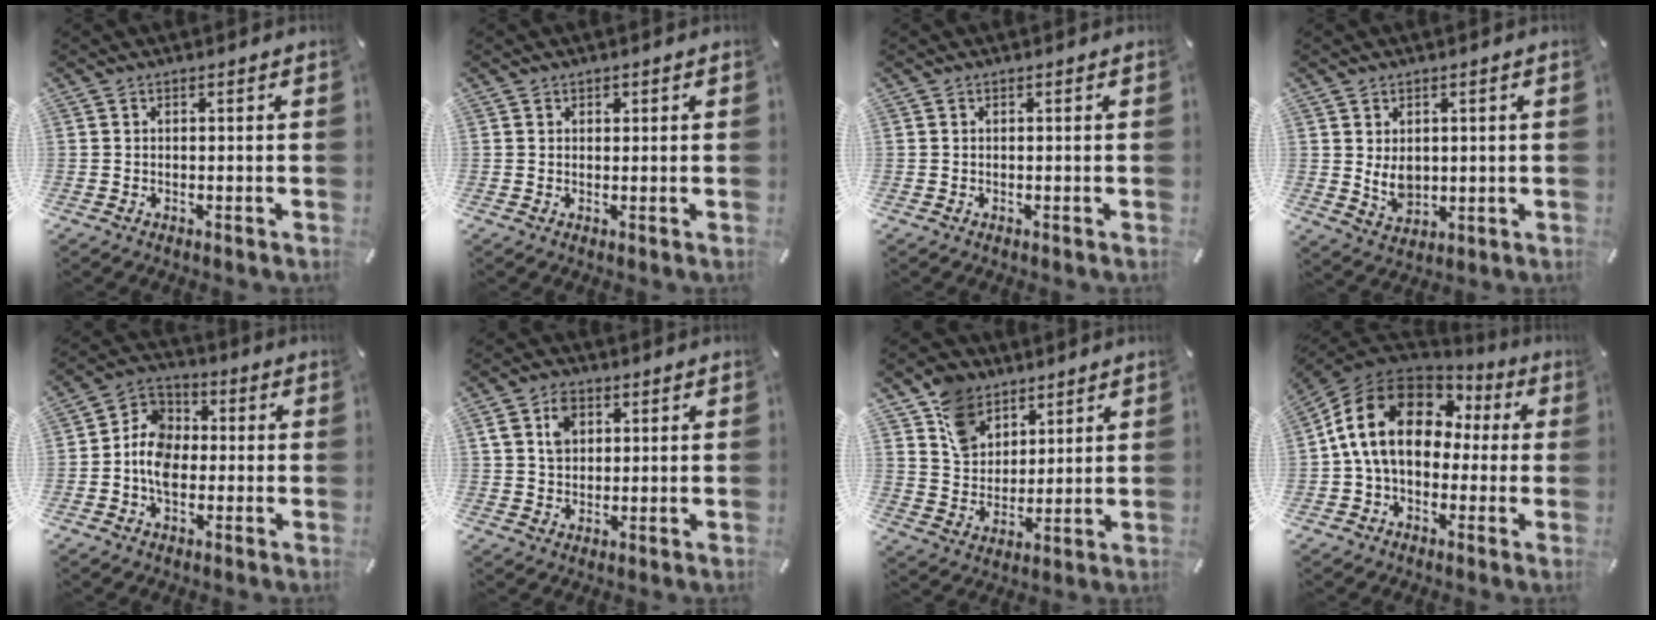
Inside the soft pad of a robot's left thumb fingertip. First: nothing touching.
{"total": 0.8, "force": [0.5, 0.7, 0.2], "torque": [0.005, -0.002, 0.008]}
{"total": 0.0}
{"total": 5.5, "force": [1.1, 4.3, 3.4], "torque": [-0.059, -0.010, 0.018]}
{"total": 8.0, "force": [-2.4, 6.3, 4.3], "torque": [-0.101, 0.015, -0.047]}
{"total": 6.6, "force": [2.3, 5.1, 3.6], "torque": [-0.061, 0.003, 0.041]}
{"total": 10.3, "force": [6.7, 7.3, 2.7], "torque": [-0.063, -0.027, 0.131]}
{"total": 17.2, "force": [2.3, 12.7, 11.3], "torque": [-0.243, 0.012, 0.041]}